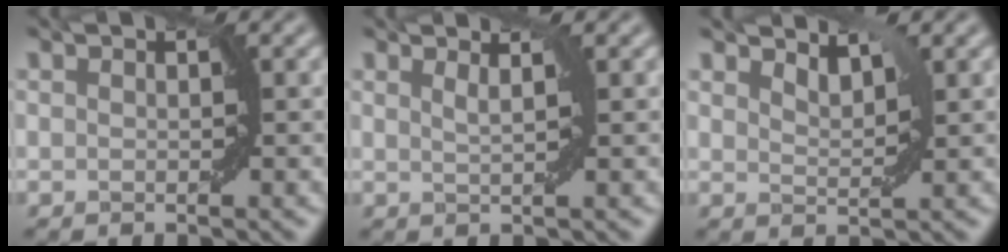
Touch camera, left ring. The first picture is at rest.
{"total": 1.5, "force": [0.9, 0.4, 1.2], "torque": [-0.011, -0.001, 0.008]}
{"total": 1.9, "force": [1.8, 0.2, 0.6], "torque": [-0.011, -0.003, 0.031]}